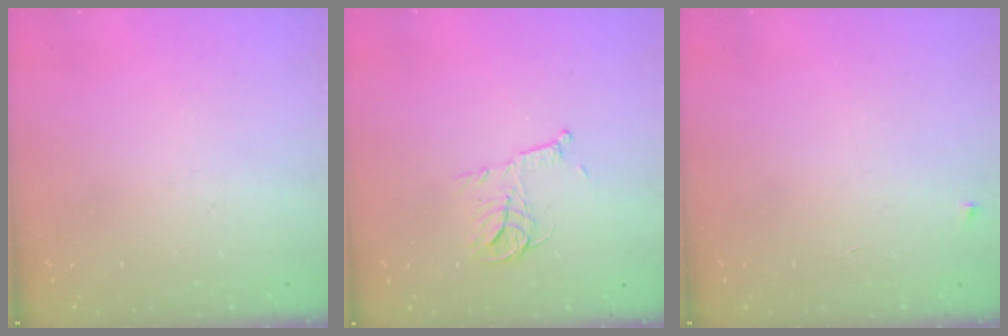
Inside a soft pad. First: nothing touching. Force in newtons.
{"total": 8.0, "press": 8.0, "slide": 0.3}
{"total": 2.5, "press": 2.4, "slide": 0.4}